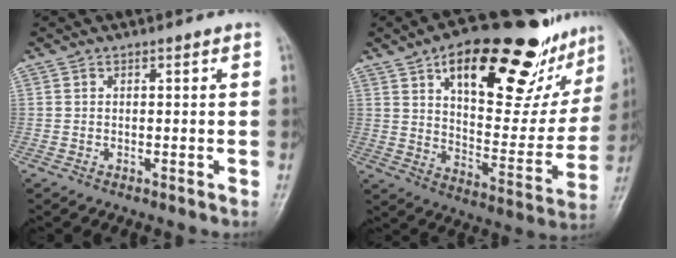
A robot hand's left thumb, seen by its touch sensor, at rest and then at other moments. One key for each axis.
{"total": 29.2, "fx": 16.9, "fy": 12.1, "fz": 20.5, "tx": -0.238, "ty": -0.036, "tz": 0.254}